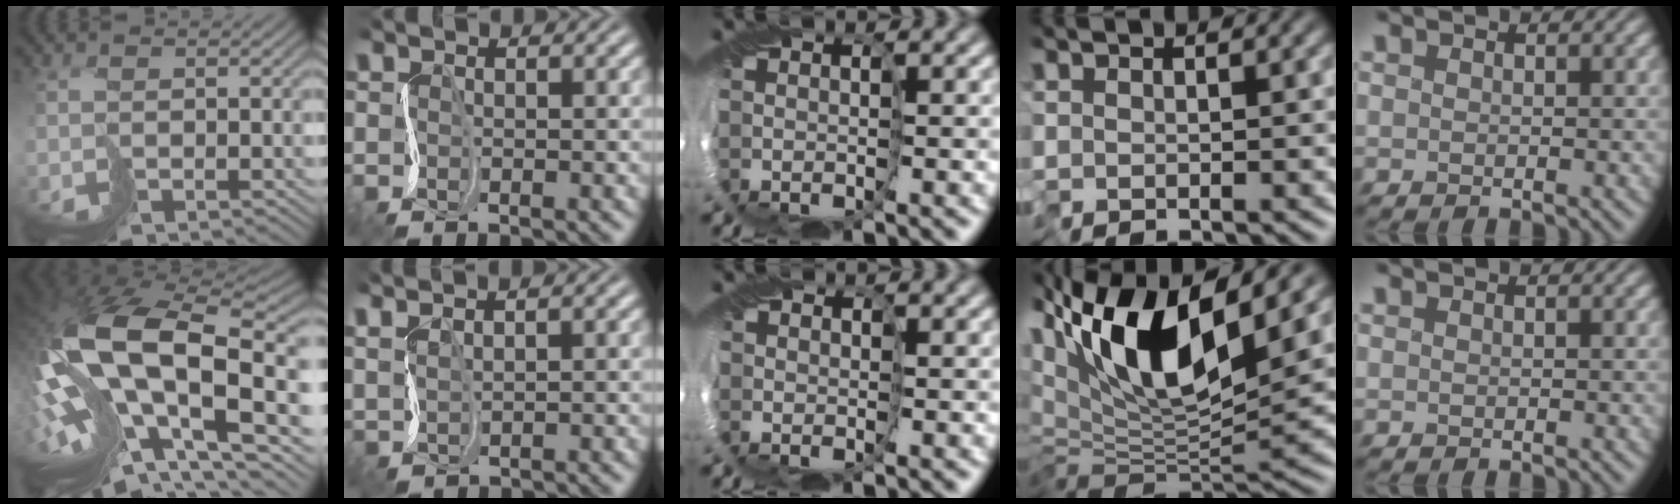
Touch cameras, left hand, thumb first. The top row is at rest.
{"thumb": {"total": 20.2, "force": [-0.6, 11.8, 16.4], "torque": [-0.355, -0.039, 0.004]}, "index": {"total": 2.9, "force": [2.2, 1.2, 1.5], "torque": [-0.036, 0.022, 0.031]}, "middle": {"total": 0.6, "force": [0.1, 0.5, 0.0], "torque": [0.001, -0.001, 0.000]}, "ring": {"total": 13.3, "force": [4.7, 4.6, 11.5], "torque": [-0.221, 0.020, 0.076]}}